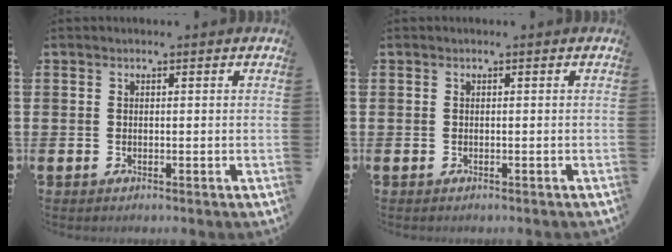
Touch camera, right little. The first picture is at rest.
{"total": 0.0}